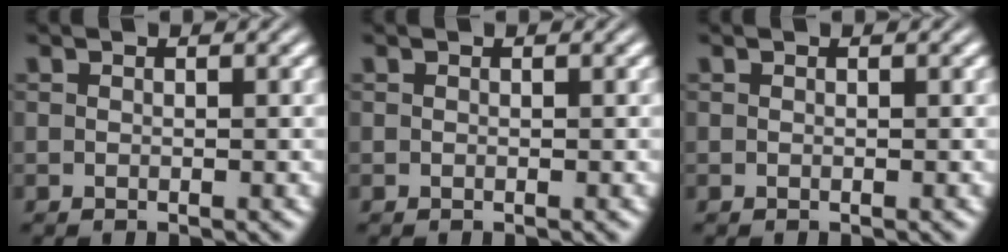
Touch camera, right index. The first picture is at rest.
{"total": 0.0}
{"total": 0.0}